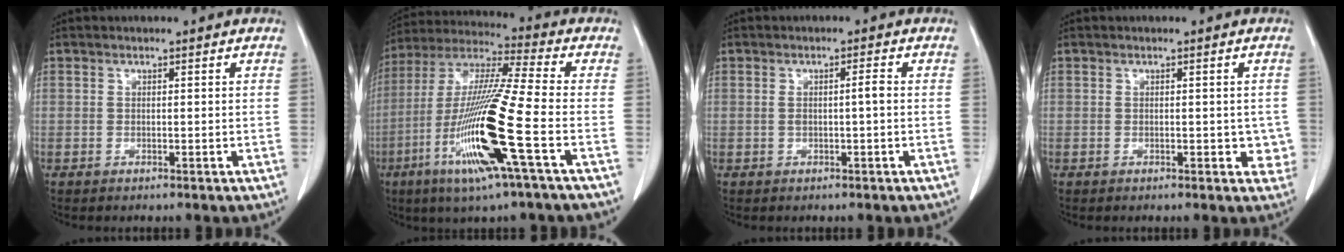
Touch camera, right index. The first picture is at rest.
{"total": 18.4, "force": [-6.3, -0.5, 17.3], "torque": [-0.364, -0.026, -0.130]}
{"total": 2.0, "force": [-0.1, 0.1, 2.0], "torque": [-0.036, 0.005, 0.000]}
{"total": 3.2, "force": [-0.6, 1.8, 2.5], "torque": [-0.009, 0.002, -0.007]}